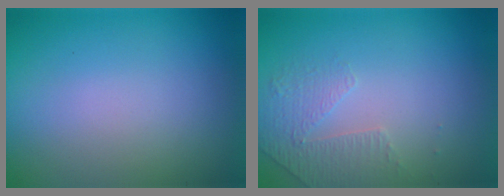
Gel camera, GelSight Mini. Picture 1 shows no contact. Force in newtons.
{"total": 1.6, "press": 1.2, "slide": 1.1}